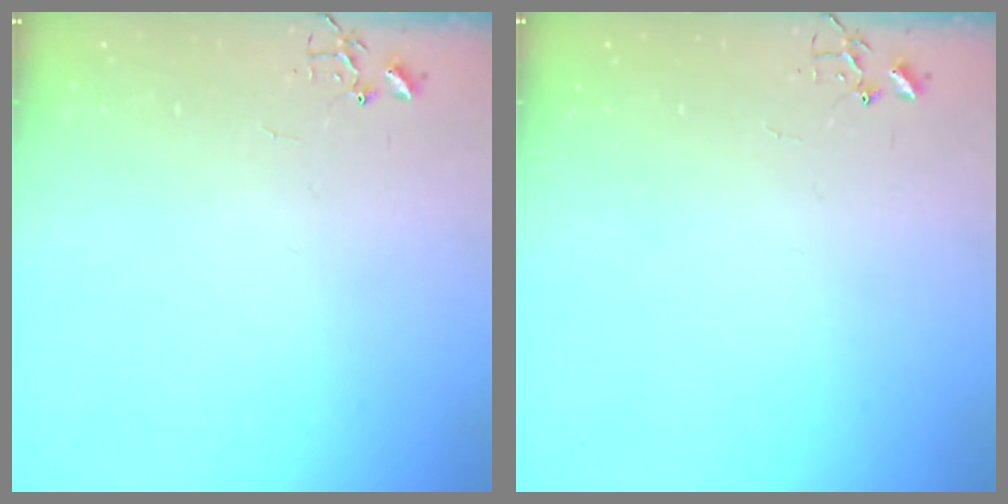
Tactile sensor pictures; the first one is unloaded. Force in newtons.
{"total": 0.0}